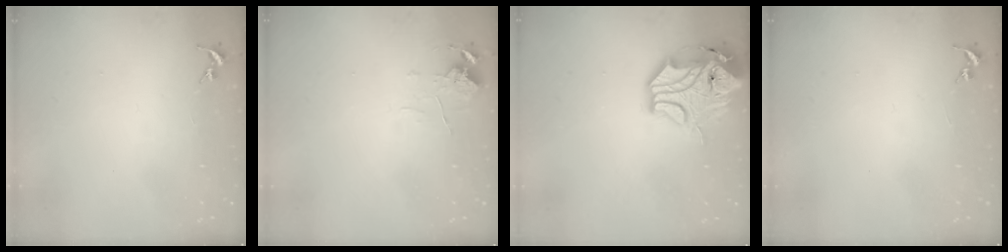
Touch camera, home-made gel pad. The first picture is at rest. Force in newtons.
{"total": 6.8, "press": 6.8, "slide": 0.5}
{"total": 14.6, "press": 14.5, "slide": 1.7}
{"total": 0.0}